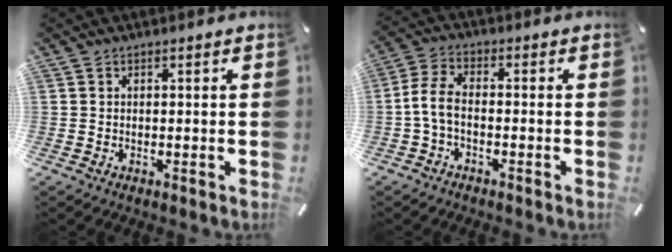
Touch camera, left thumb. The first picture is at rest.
{"total": 5.4, "force": [-1.9, 2.7, 4.3], "torque": [-0.097, 0.003, -0.038]}